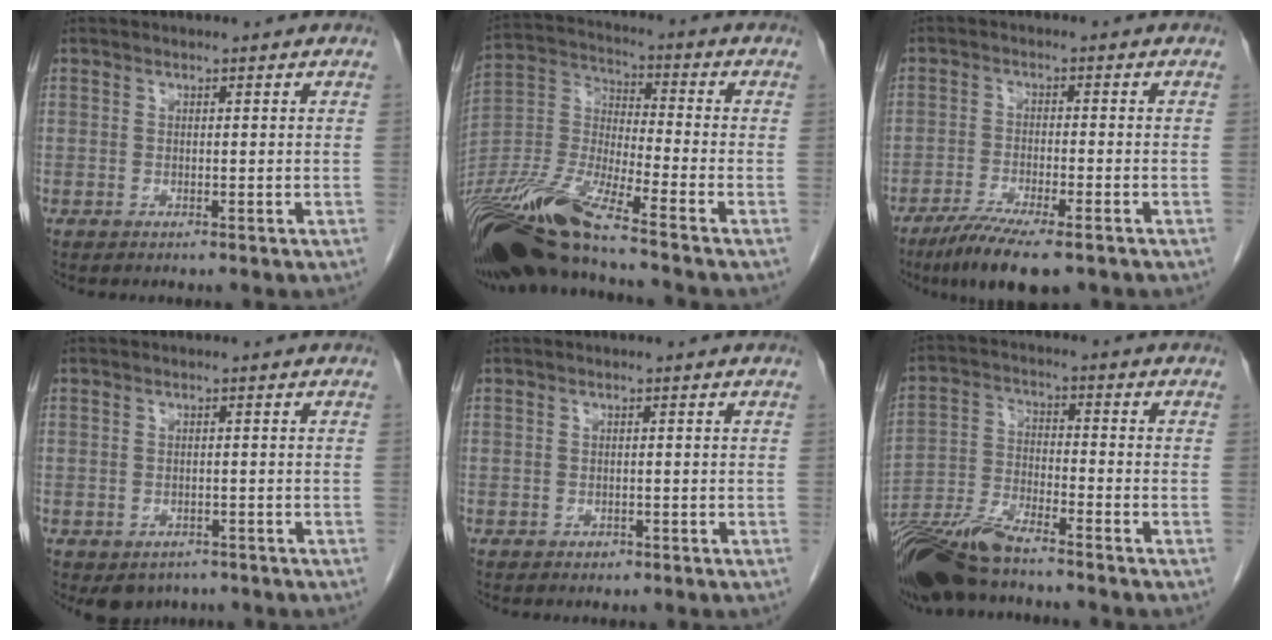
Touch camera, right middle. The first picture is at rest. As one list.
[{"total": 16.5, "force": [-12.8, 0.3, 10.3], "torque": [-0.226, -0.022, -0.246]}, {"total": 9.2, "force": [-6.6, 1.4, 6.2], "torque": [-0.102, -0.019, -0.104]}, {"total": 3.8, "force": [-2.7, 2.5, 0.9], "torque": [-0.006, 0.003, -0.033]}, {"total": 0.8, "force": [-0.5, 0.6, 0.2], "torque": [-0.006, 0.001, -0.005]}, {"total": 11.6, "force": [-9.7, 1.9, 6.0], "torque": [-0.121, -0.021, -0.182]}]